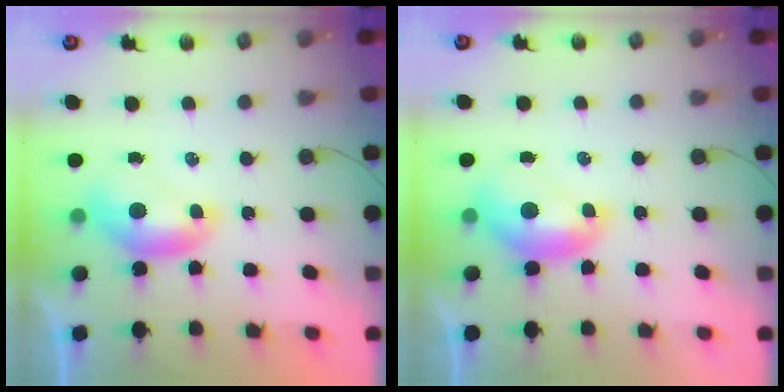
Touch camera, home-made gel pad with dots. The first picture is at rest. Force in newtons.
{"total": 1.6, "press": 1.5, "slide": 0.4}